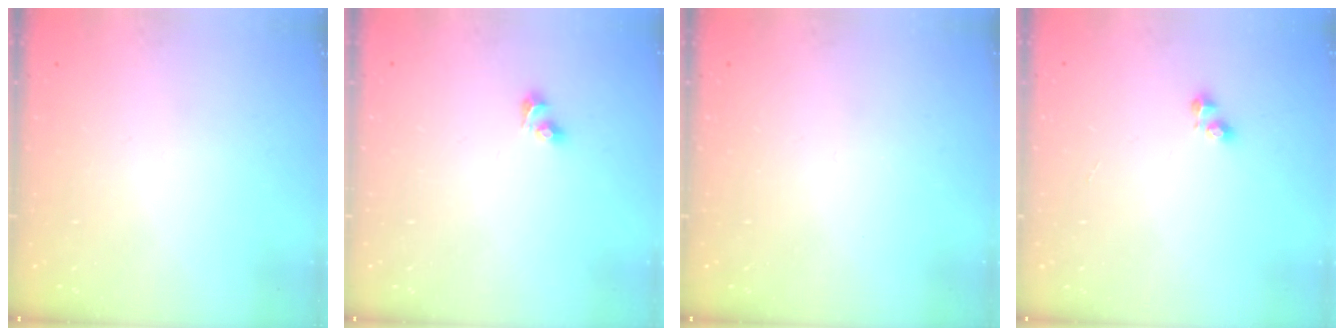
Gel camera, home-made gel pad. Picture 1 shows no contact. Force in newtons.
{"total": 3.5, "press": 3.0, "slide": 1.8}
{"total": 0.0}
{"total": 2.6, "press": 2.6, "slide": 0.4}